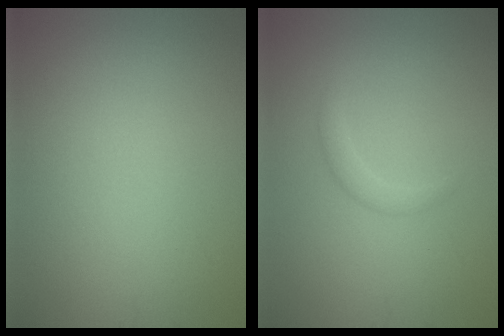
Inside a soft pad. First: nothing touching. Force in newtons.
{"total": 1.2, "press": 1.2, "slide": 0.1}